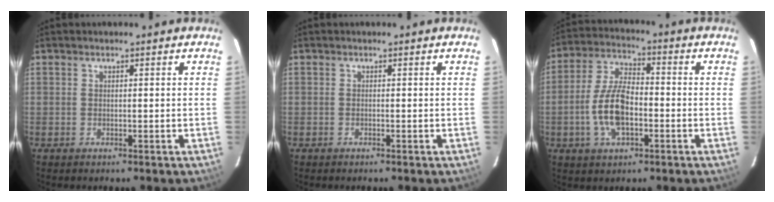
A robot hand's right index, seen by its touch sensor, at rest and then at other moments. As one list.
[{"total": 0.0}, {"total": 10.5, "force": [-3.0, 4.9, 8.8], "torque": [-0.186, 0.009, -0.055]}]